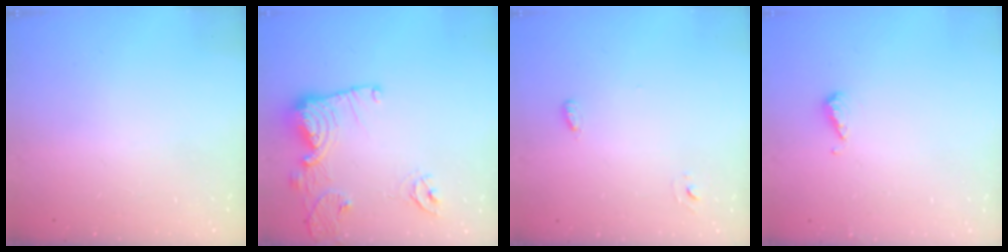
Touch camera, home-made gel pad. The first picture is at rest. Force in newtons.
{"total": 14.3, "press": 14.2, "slide": 1.4}
{"total": 2.6, "press": 2.5, "slide": 0.6}
{"total": 3.8, "press": 3.7, "slide": 0.3}